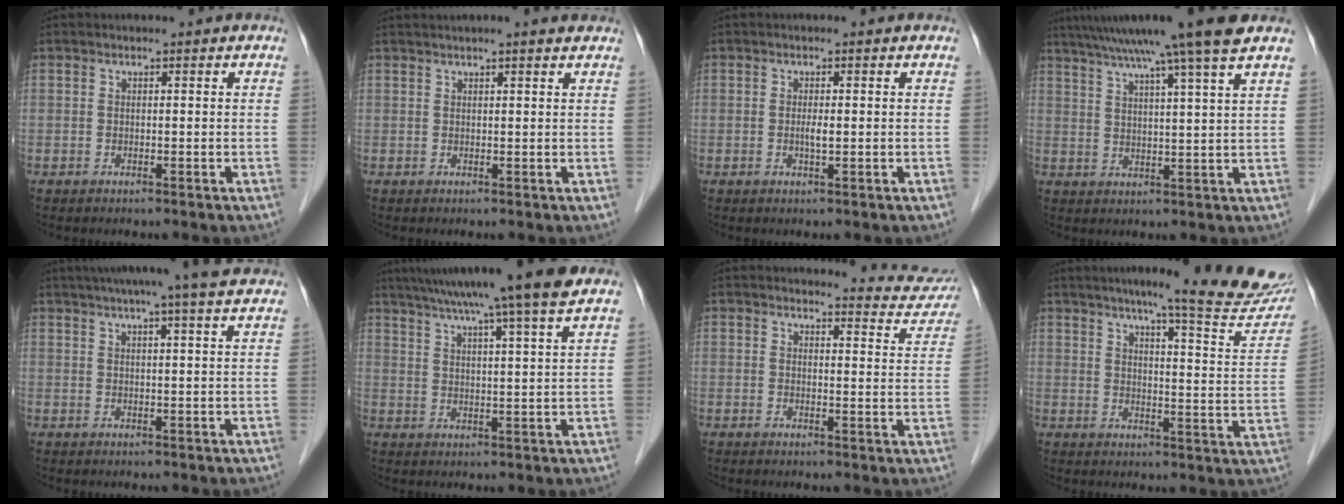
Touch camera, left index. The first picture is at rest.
{"total": 5.1, "force": [4.5, 0.0, 2.4], "torque": [-0.033, 0.025, 0.056]}
{"total": 1.3, "force": [-0.1, 0.1, 1.3], "torque": [-0.028, -0.001, -0.001]}
{"total": 14.0, "force": [11.1, -2.1, 8.4], "torque": [-0.140, 0.011, 0.153]}
{"total": 12.9, "force": [10.9, -0.3, 7.0], "torque": [-0.112, 0.028, 0.131]}
{"total": 15.4, "force": [12.4, -1.4, 9.0], "torque": [-0.151, 0.017, 0.175]}
{"total": 8.3, "force": [8.2, 0.8, 0.0], "torque": [0.012, -0.042, 0.074]}
{"total": 19.9, "force": [17.4, 0.2, 9.6], "torque": [-0.119, -0.063, 0.208]}